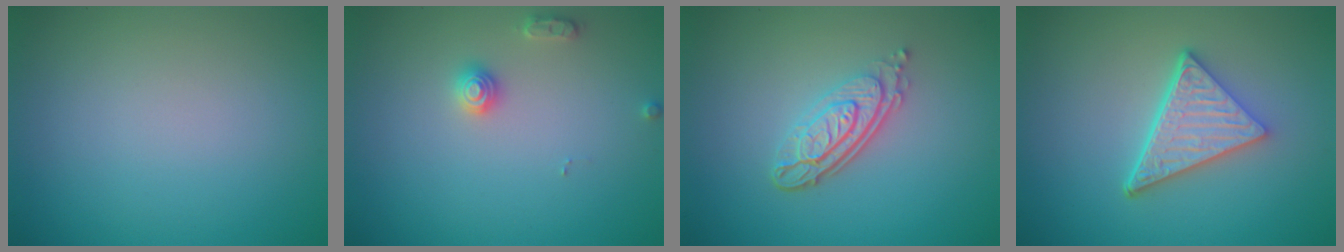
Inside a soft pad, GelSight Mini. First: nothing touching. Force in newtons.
{"total": 1.7, "press": 1.7, "slide": 0.3}
{"total": 4.1, "press": 2.9, "slide": 2.8}
{"total": 5.1, "press": 3.8, "slide": 3.5}